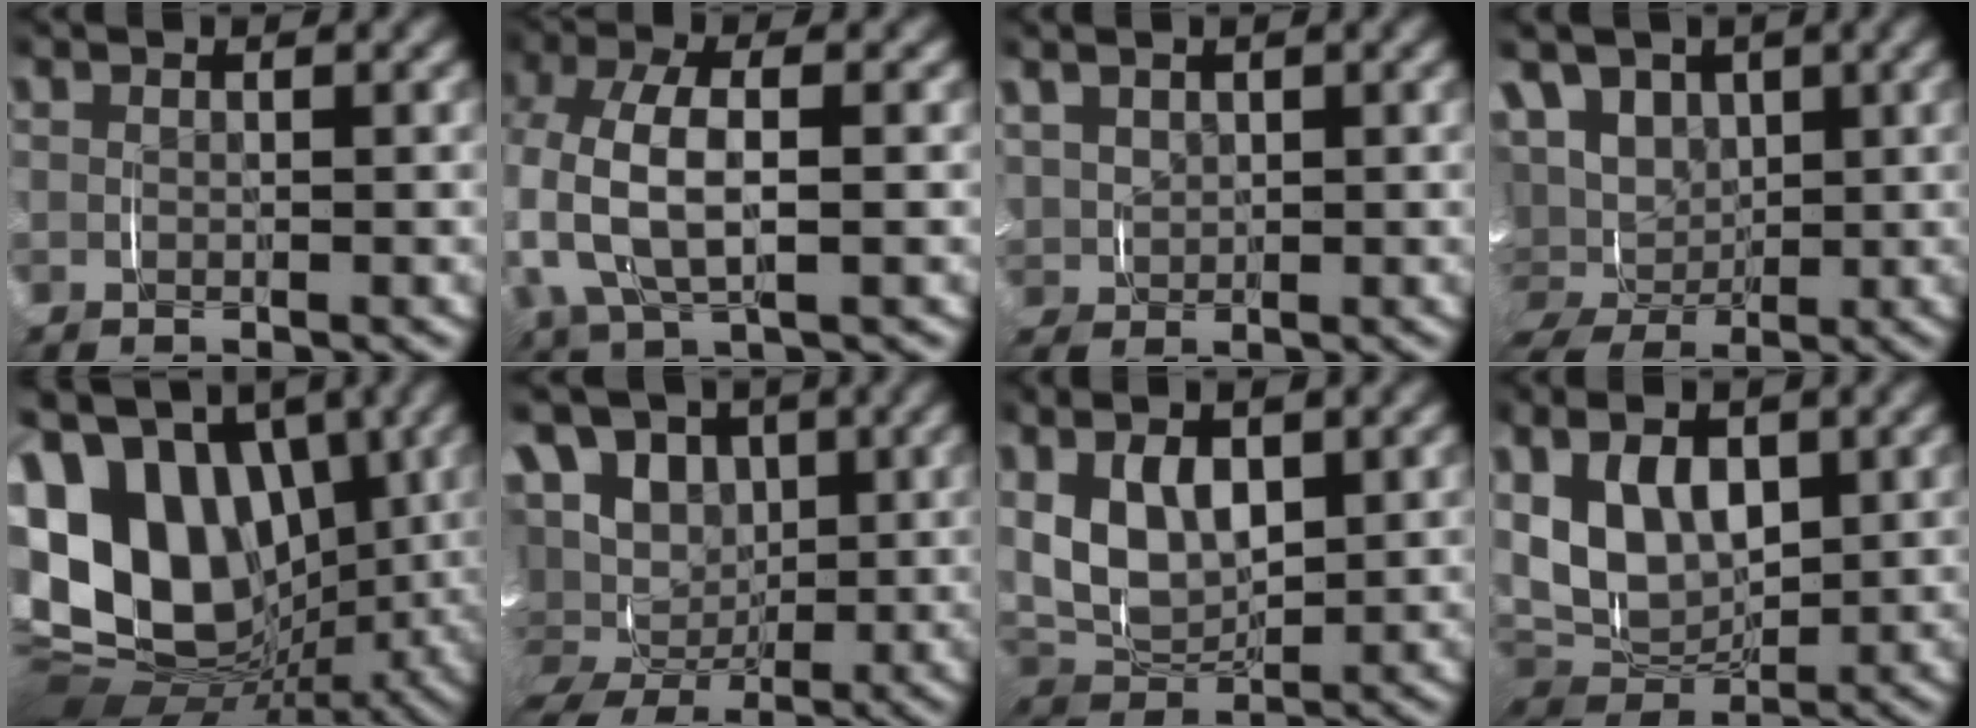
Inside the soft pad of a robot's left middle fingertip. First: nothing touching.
{"total": 6.8, "force": [0.0, 4.2, 5.3], "torque": [-0.157, -0.015, 0.009]}
{"total": 2.5, "force": [1.2, 2.1, 0.9], "torque": [-0.034, -0.001, 0.029]}
{"total": 13.7, "force": [-1.0, 12.8, 4.9], "torque": [-0.156, -0.051, -0.009]}
{"total": 24.1, "force": [1.0, 18.7, 15.2], "torque": [-0.319, -0.044, 0.027]}
{"total": 15.4, "force": [-1.1, 13.8, 6.9], "torque": [-0.163, -0.048, -0.014]}
{"total": 8.2, "force": [1.5, 5.9, 5.5], "torque": [-0.120, -0.006, 0.031]}
{"total": 10.1, "force": [1.3, 7.6, 6.5], "torque": [-0.143, -0.015, 0.027]}